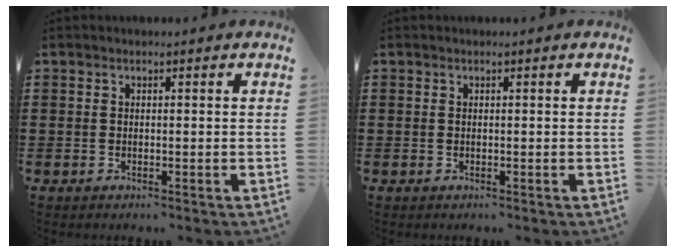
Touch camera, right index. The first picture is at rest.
{"total": 0.0}